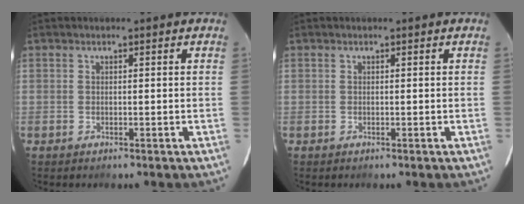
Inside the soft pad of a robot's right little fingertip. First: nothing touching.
{"total": 0.0}